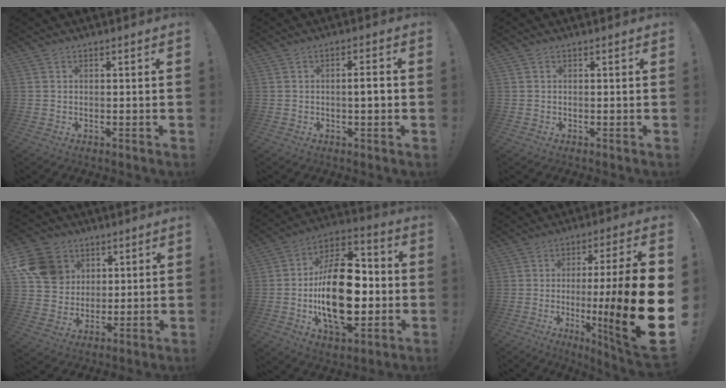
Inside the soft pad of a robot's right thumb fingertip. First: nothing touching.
{"total": 3.9, "force": [-0.6, 0.2, 3.9], "torque": [-0.060, 0.000, -0.017]}
{"total": 0.0}
{"total": 14.5, "force": [5.0, 12.2, 5.9], "torque": [-0.088, -0.015, 0.106]}
{"total": 25.3, "force": [-2.7, 14.0, 20.9], "torque": [-0.377, 0.012, -0.037]}
{"total": 23.7, "force": [-3.4, 1.7, 23.3], "torque": [-0.379, -0.008, -0.053]}